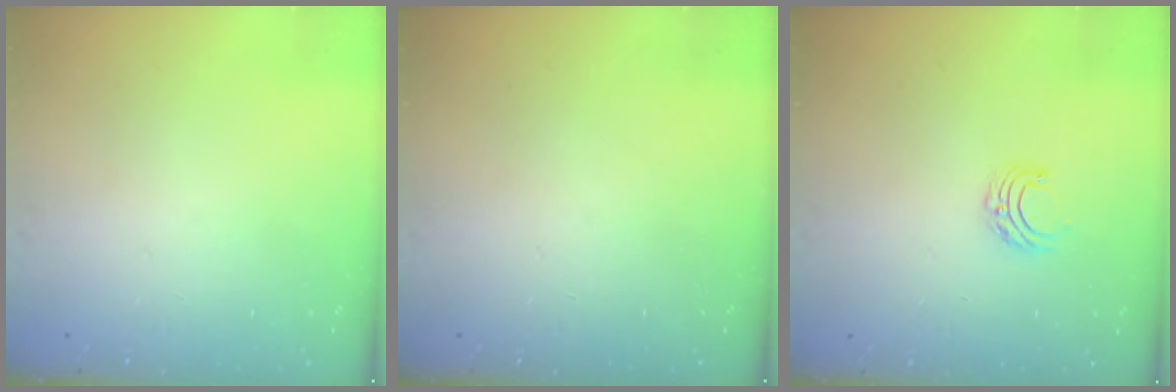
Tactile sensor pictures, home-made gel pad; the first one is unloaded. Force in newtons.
{"total": 0.0}
{"total": 5.6, "press": 5.6, "slide": 0.5}